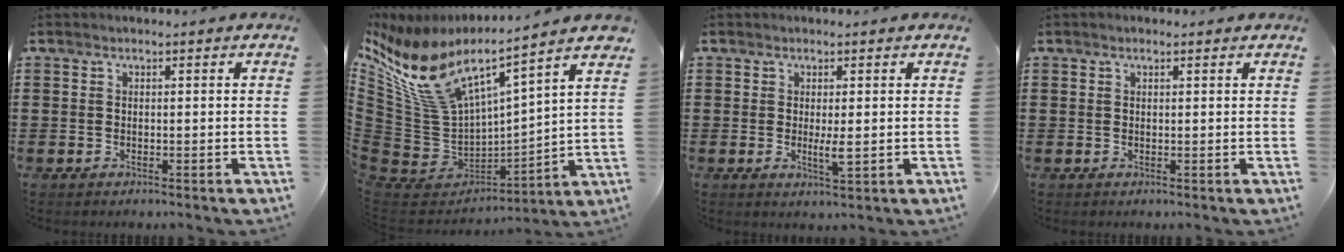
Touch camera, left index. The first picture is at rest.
{"total": 10.2, "force": [7.1, 3.0, 6.6], "torque": [-0.179, -0.070, 0.117]}
{"total": 2.9, "force": [0.0, 0.5, 2.9], "torque": [-0.052, -0.003, 0.000]}
{"total": 0.6, "force": [0.4, 0.2, 0.4], "torque": [-0.008, 0.002, 0.007]}